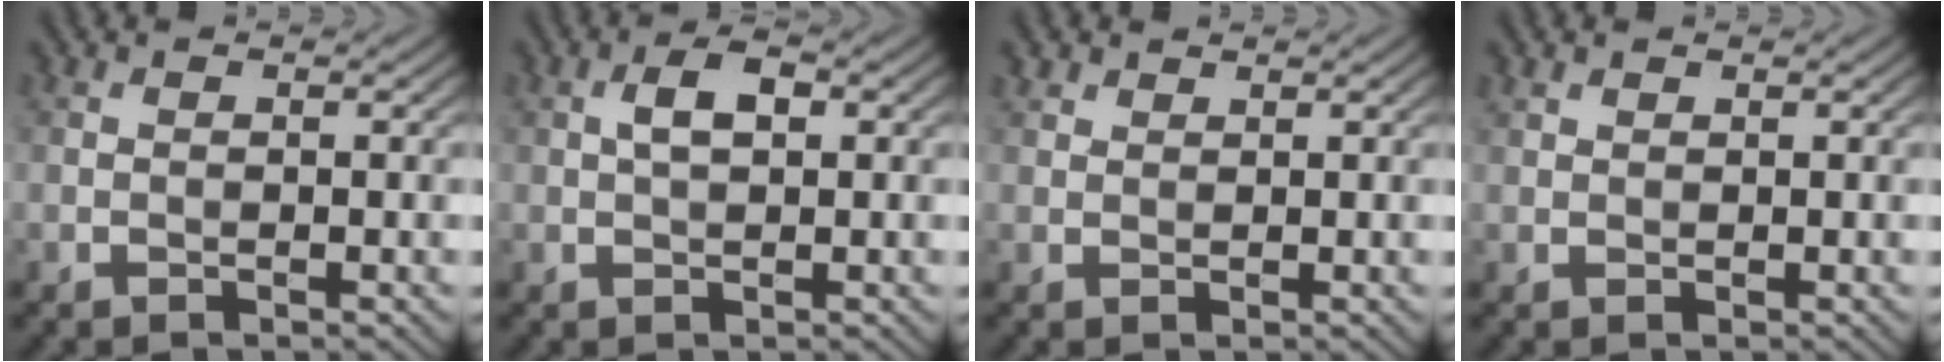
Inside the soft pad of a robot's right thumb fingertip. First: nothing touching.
{"total": 3.2, "force": [0.7, 1.5, 2.7], "torque": [-0.051, 0.006, 0.011]}
{"total": 1.4, "force": [1.2, 0.7, 0.3], "torque": [-0.007, 0.005, 0.026]}
{"total": 0.9, "force": [0.8, 0.4, 0.2], "torque": [-0.007, 0.001, 0.019]}